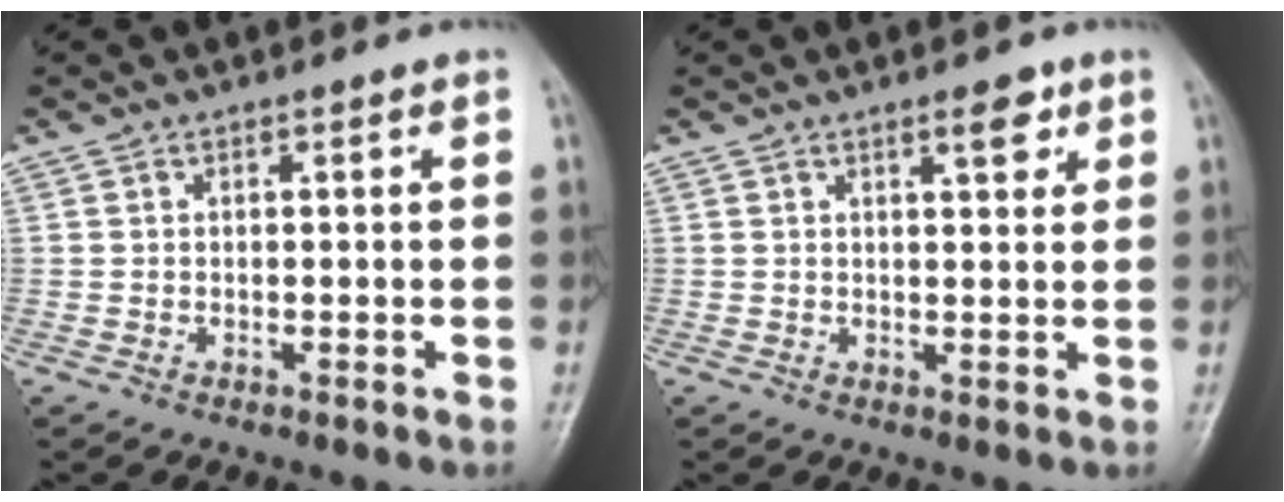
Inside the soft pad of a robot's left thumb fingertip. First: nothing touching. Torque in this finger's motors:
{"motor_torque": [-0.13, -0.11, -0.05, -0.06, 0.09]}